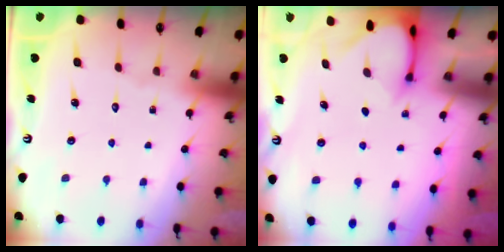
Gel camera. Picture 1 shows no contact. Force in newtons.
{"total": 3.4, "press": 3.4, "slide": 0.3}